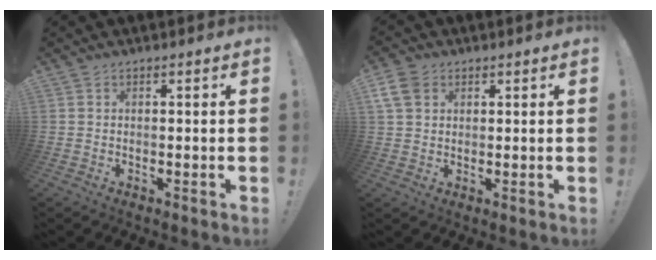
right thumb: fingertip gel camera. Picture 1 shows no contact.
{"total": 6.7, "force": [2.7, 4.9, 3.7], "torque": [-0.072, -0.001, 0.056]}